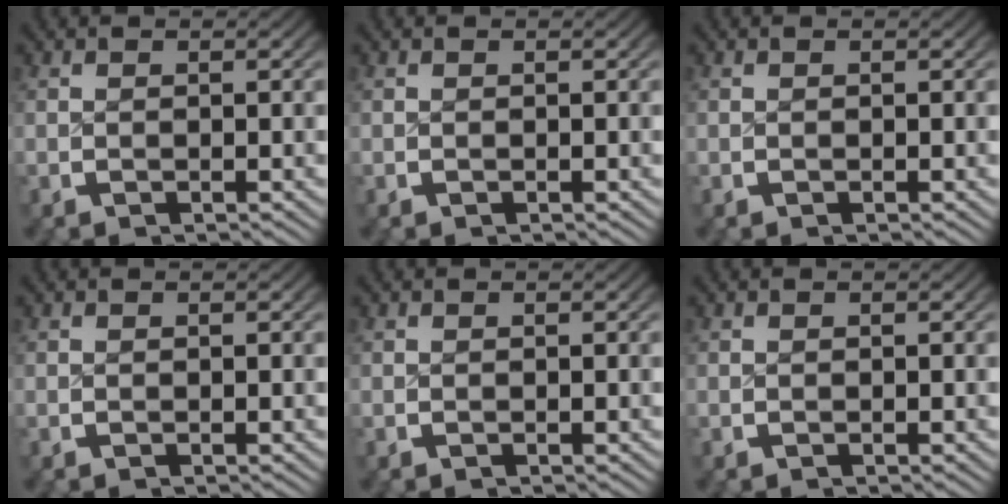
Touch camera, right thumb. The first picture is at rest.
{"total": 0.0}
{"total": 0.0}
{"total": 0.0}
{"total": 0.0}
{"total": 0.0}